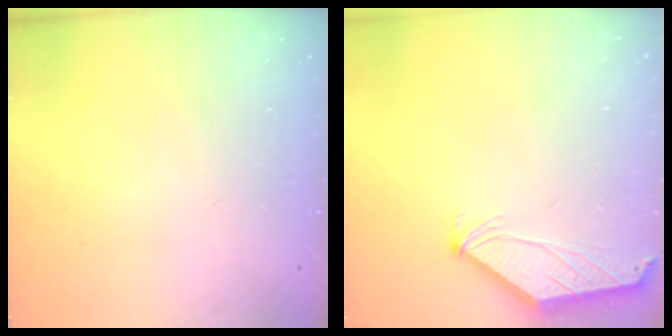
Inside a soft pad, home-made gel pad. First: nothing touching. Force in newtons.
{"total": 1.0, "press": 0.9, "slide": 0.3}